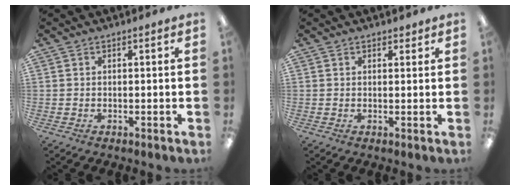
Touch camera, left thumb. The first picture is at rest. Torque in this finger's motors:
{"motor_torque": [0.19, -0.04, -0.45, 0.27, -0.06]}